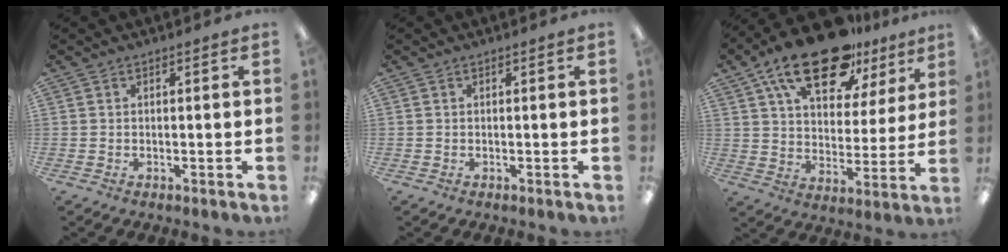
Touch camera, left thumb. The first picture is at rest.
{"total": 0.0}
{"total": 20.3, "force": [14.2, 8.9, 11.6], "torque": [-0.201, -0.070, 0.245]}